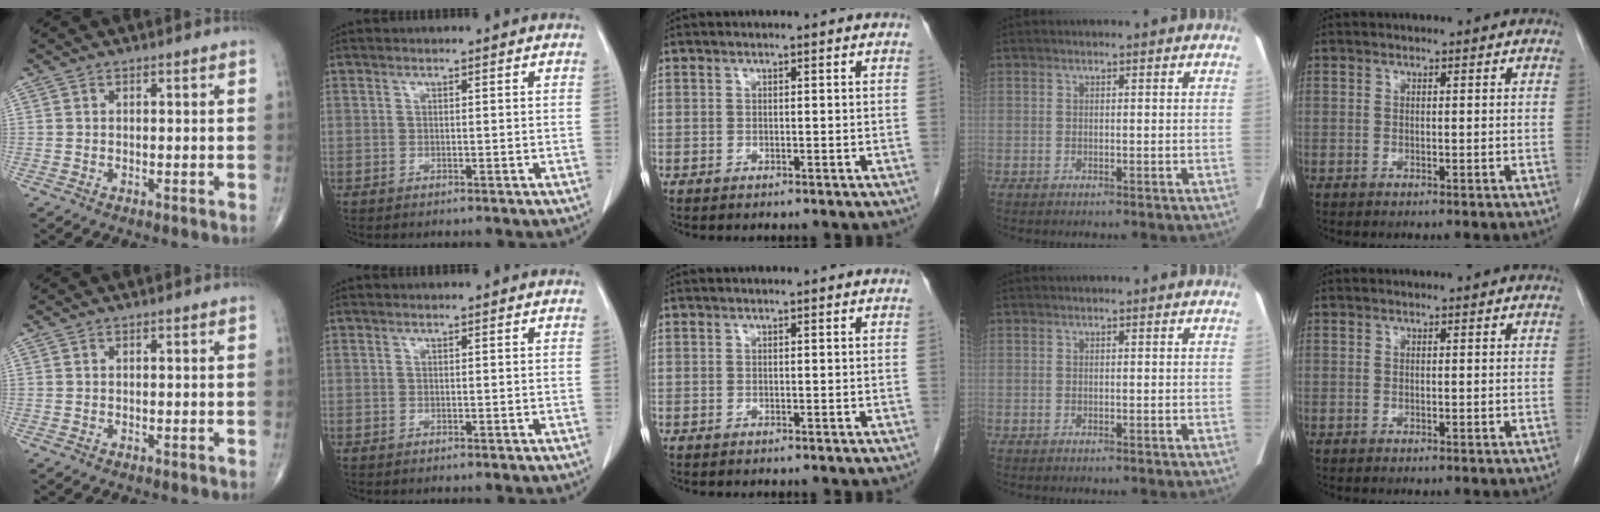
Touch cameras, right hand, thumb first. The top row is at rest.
{}